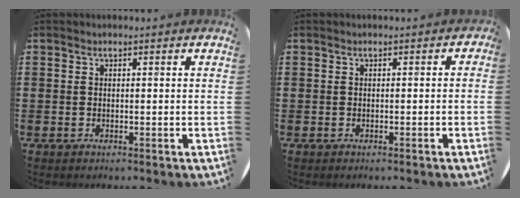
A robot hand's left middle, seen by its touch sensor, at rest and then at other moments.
{"total": 0.5, "force": [-0.4, 0.3, 0.0], "torque": [-0.001, 0.005, -0.010]}